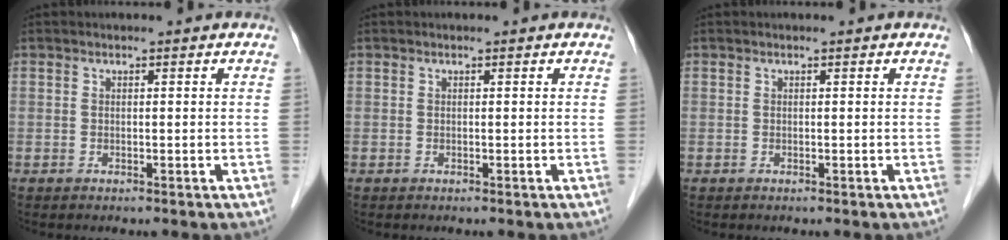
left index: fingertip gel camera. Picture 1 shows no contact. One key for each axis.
{"total": 0.0}
{"total": 0.0}